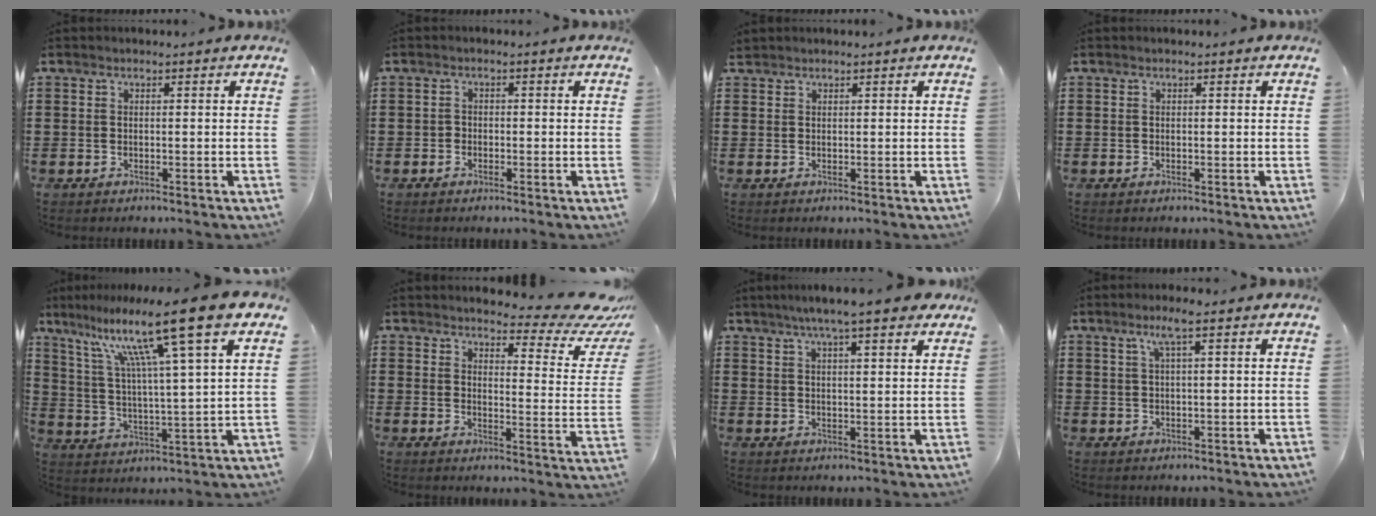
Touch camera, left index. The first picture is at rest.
{"total": 1.1, "force": [-0.9, 0.7, 0.1], "torque": [-0.006, 0.003, -0.019]}
{"total": 0.7, "force": [0.7, 0.2, 0.1], "torque": [-0.004, 0.000, 0.015]}
{"total": 0.0}
{"total": 14.2, "force": [9.4, 0.0, 10.6], "torque": [-0.216, -0.047, 0.143]}
{"total": 5.6, "force": [4.7, 1.2, 2.8], "torque": [-0.045, -0.039, 0.074]}
{"total": 6.2, "force": [5.0, 0.4, 3.7], "torque": [-0.076, -0.008, 0.086]}
{"total": 3.2, "force": [1.6, -0.1, 2.8], "torque": [-0.058, 0.002, 0.025]}